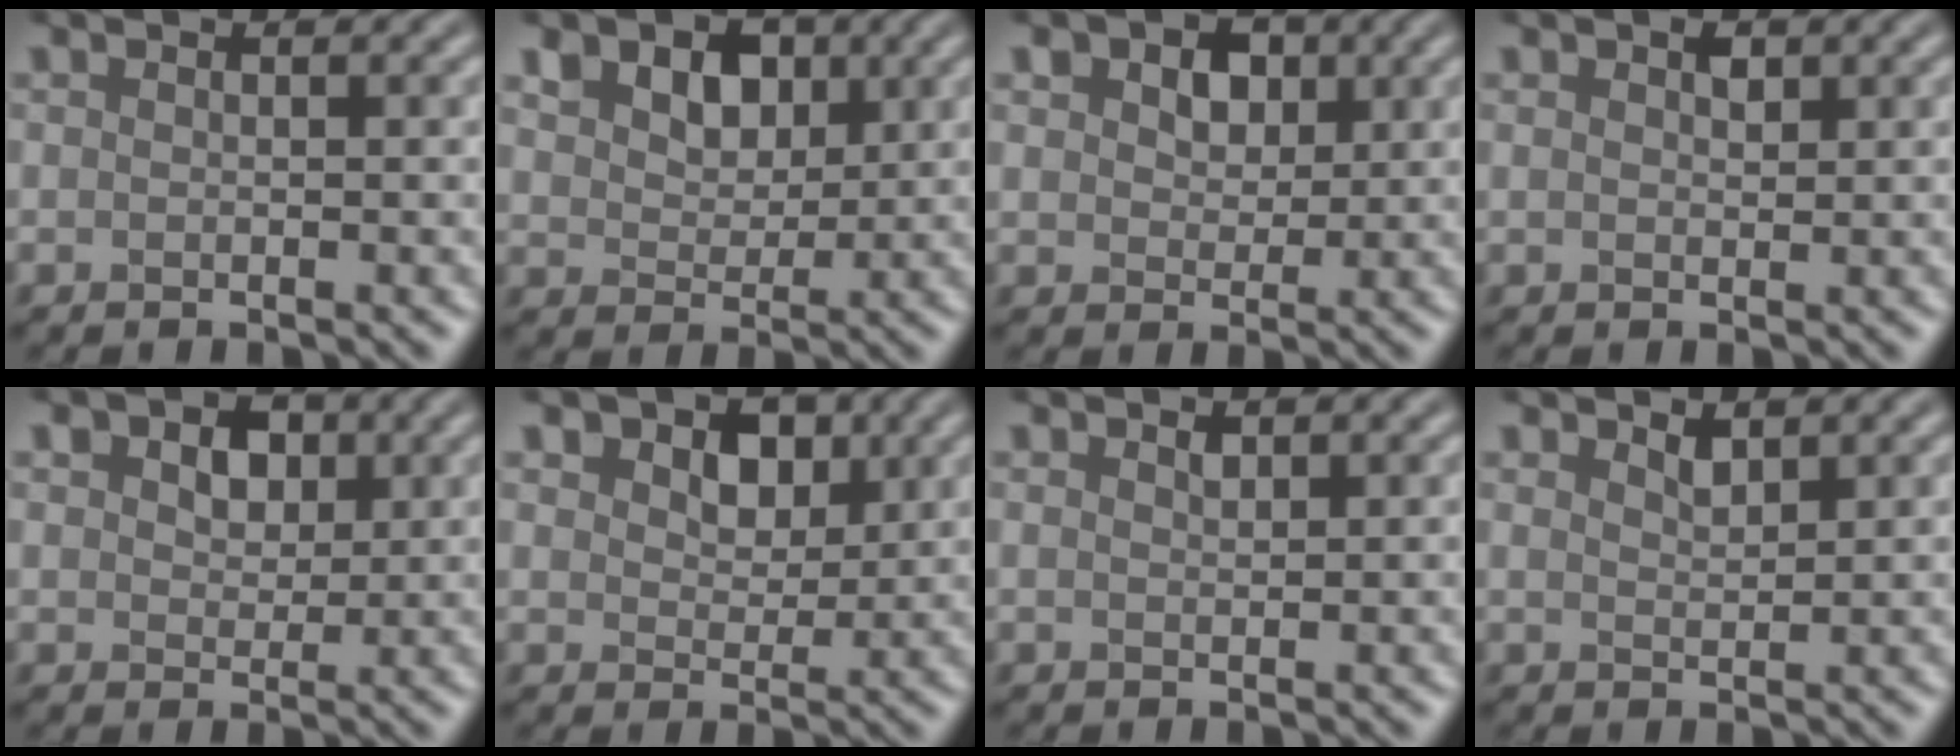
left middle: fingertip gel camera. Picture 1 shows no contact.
{"total": 5.1, "force": [3.2, 3.4, 2.1], "torque": [-0.069, 0.028, 0.065]}
{"total": 2.8, "force": [1.9, 2.0, 0.8], "torque": [-0.036, 0.019, 0.035]}
{"total": 1.0, "force": [0.3, -0.6, -0.8], "torque": [-0.007, 0.008, 0.024]}
{"total": 2.1, "force": [1.5, 1.5, 0.4], "torque": [-0.027, 0.015, 0.034]}
{"total": 4.0, "force": [2.7, 2.5, 1.5], "torque": [-0.050, 0.022, 0.046]}
{"total": 0.9, "force": [0.4, -0.4, -0.6], "torque": [-0.005, 0.010, 0.023]}
{"total": 1.3, "force": [1.0, -0.5, -0.6], "torque": [-0.005, 0.013, 0.031]}